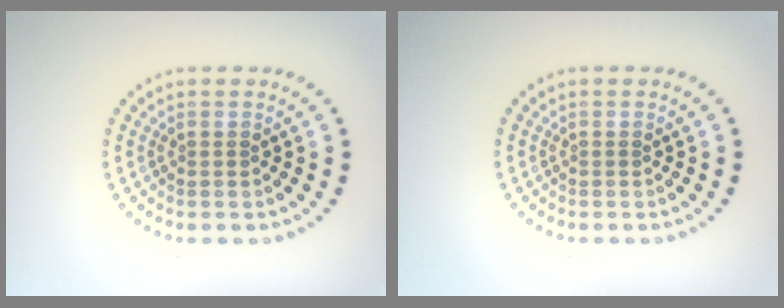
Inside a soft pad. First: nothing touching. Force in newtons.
{"total": 0.0}